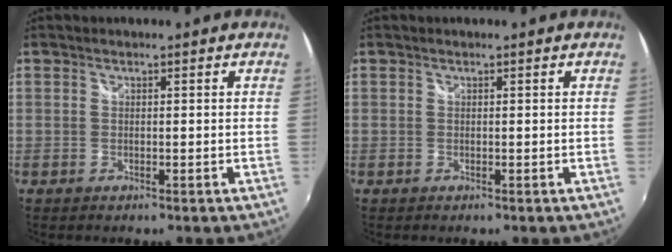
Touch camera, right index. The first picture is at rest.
{"total": 0.0}